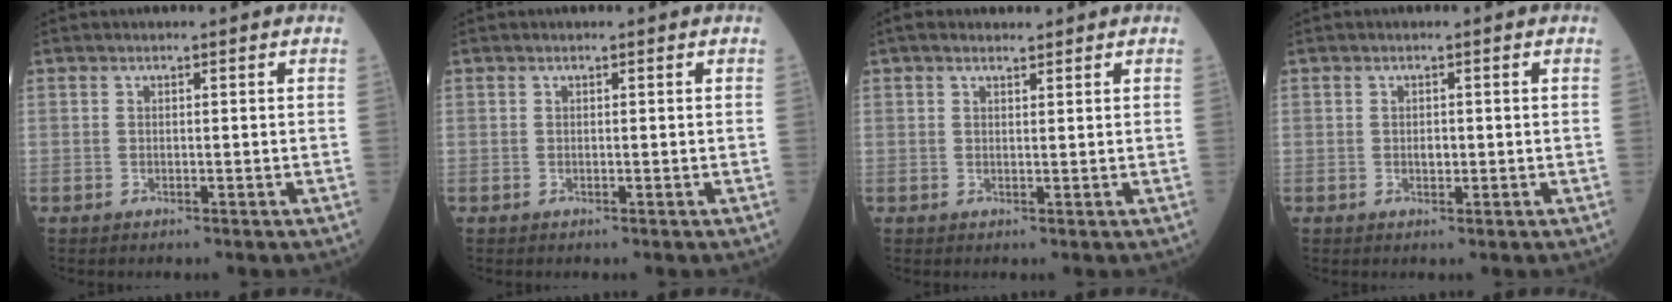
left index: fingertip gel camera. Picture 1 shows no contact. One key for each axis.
{"total": 0.0}
{"total": 2.0, "fx": 1.6, "fy": 0.7, "fz": 0.9, "tx": -0.021, "ty": 0.015, "tz": 0.026}
{"total": 1.1, "fx": 0.0, "fy": 0.7, "fz": 0.9, "tx": -0.016, "ty": 0.001, "tz": 0.001}